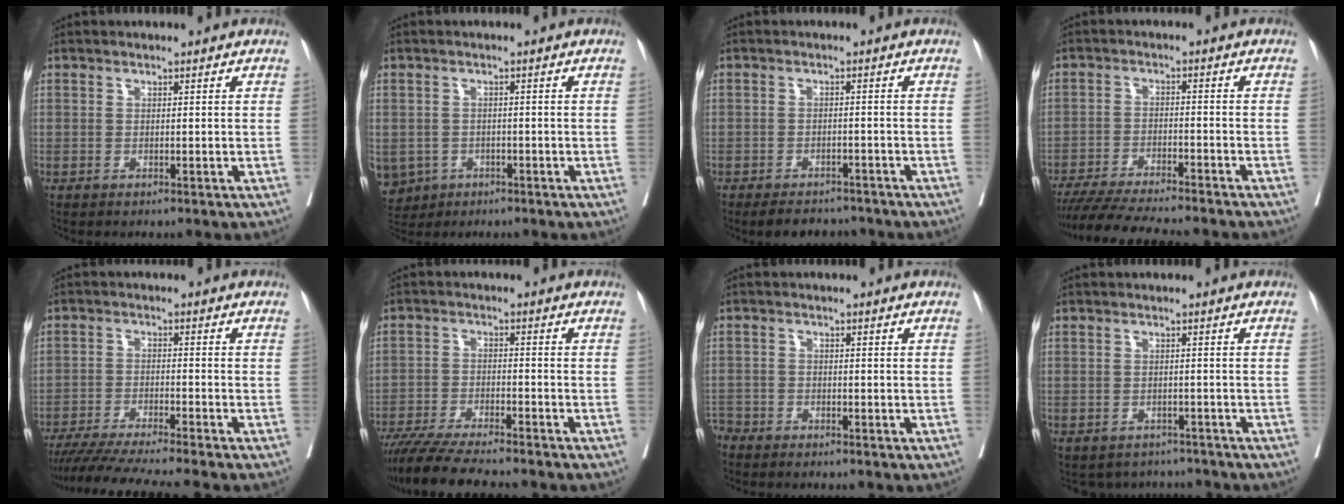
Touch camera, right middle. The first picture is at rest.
{"total": 9.8, "force": [-4.1, 8.2, 3.3], "torque": [-0.106, -0.005, -0.056]}
{"total": 6.5, "force": [-5.8, 2.2, 1.9], "torque": [-0.019, -0.001, -0.078]}
{"total": 15.9, "force": [-14.1, 0.7, 7.4], "torque": [-0.120, -0.032, -0.213]}
{"total": 14.4, "force": [-12.5, -1.5, 6.9], "torque": [-0.091, -0.036, -0.202]}
{"total": 13.8, "force": [-12.1, 0.5, 6.7], "torque": [-0.100, -0.028, -0.190]}
{"total": 3.8, "force": [-3.6, 1.1, 0.5], "torque": [0.000, -0.006, -0.067]}
{"total": 7.9, "force": [-7.4, 2.6, 0.8], "torque": [-0.019, 0.014, -0.089]}